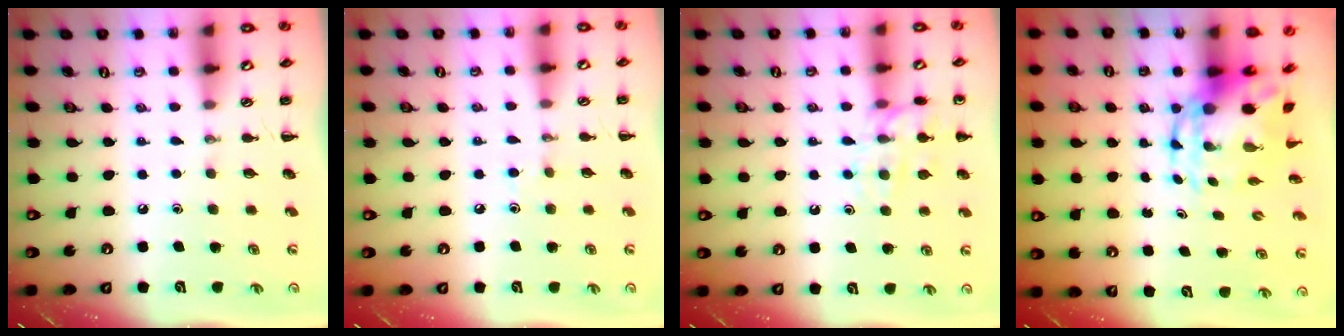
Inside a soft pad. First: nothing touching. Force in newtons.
{"total": 2.7, "press": 2.5, "slide": 0.9}
{"total": 13.3, "press": 13.2, "slide": 0.9}
{"total": 7.4, "press": 7.2, "slide": 1.9}